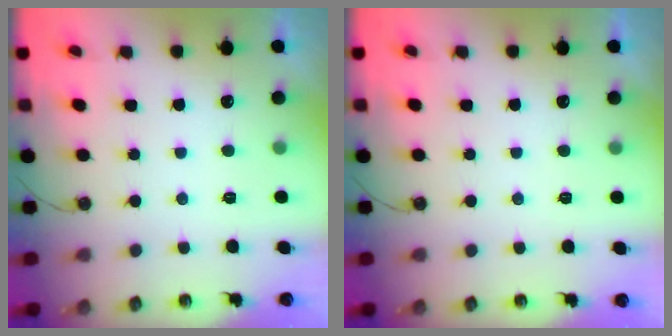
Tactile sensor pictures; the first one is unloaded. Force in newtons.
{"total": 0.0}